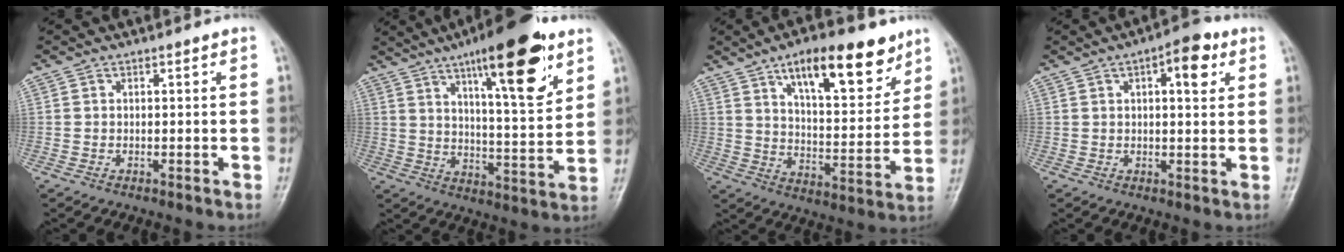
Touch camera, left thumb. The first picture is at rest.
{"total": 19.6, "force": [11.1, 4.9, 15.4], "torque": [-0.204, -0.051, 0.172]}
{"total": 17.7, "force": [10.8, 6.6, 12.4], "torque": [-0.147, -0.055, 0.172]}
{"total": 7.4, "force": [2.9, 2.9, 6.1], "torque": [-0.069, 0.003, 0.034]}